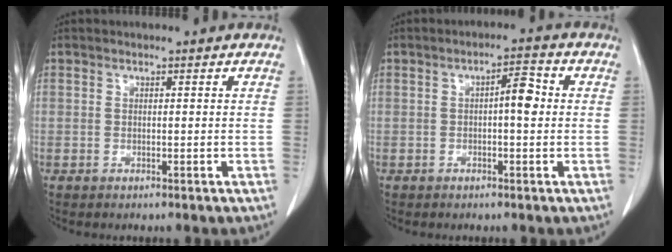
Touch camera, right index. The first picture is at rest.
{"total": 3.9, "force": [0.2, 0.9, 3.8], "torque": [-0.056, 0.010, -0.002]}